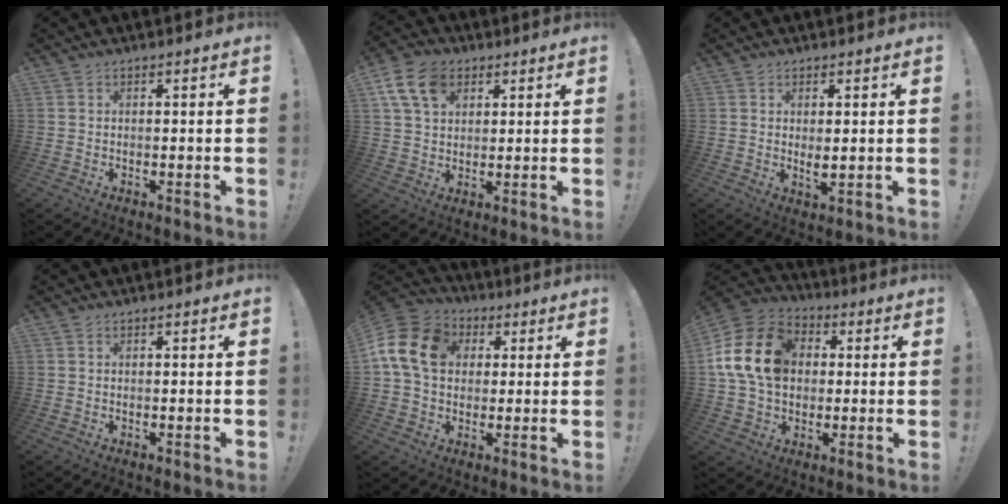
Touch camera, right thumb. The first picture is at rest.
{"total": 11.8, "force": [5.5, 8.1, 6.6], "torque": [-0.114, -0.013, 0.106]}
{"total": 2.8, "force": [0.9, 0.6, 2.6], "torque": [-0.034, -0.012, 0.015]}
{"total": 0.0}
{"total": 16.2, "force": [3.6, 12.5, 9.6], "torque": [-0.157, 0.009, 0.070]}
{"total": 17.9, "force": [2.7, 13.6, 11.4], "torque": [-0.205, 0.015, 0.054]}